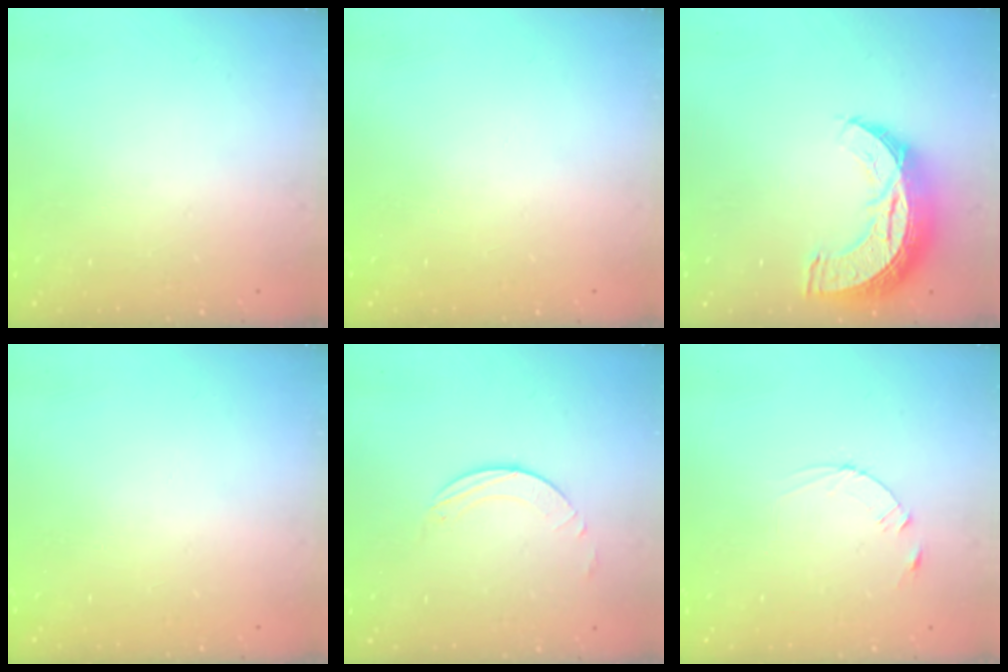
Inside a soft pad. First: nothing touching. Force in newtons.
{"total": 0.0}
{"total": 12.7, "press": 12.7, "slide": 0.8}
{"total": 0.0}
{"total": 1.6, "press": 1.6, "slide": 0.2}
{"total": 2.5, "press": 2.5, "slide": 0.3}